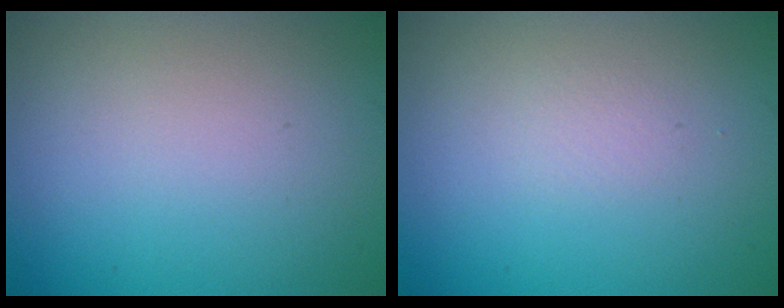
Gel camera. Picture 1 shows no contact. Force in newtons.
{"total": 0.6, "press": 0.6, "slide": 0.1}